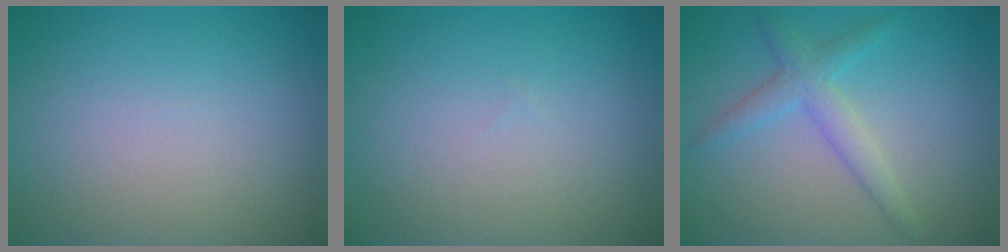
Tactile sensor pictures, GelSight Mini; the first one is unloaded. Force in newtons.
{"total": 0.0}
{"total": 2.9, "press": 2.9, "slide": 0.1}